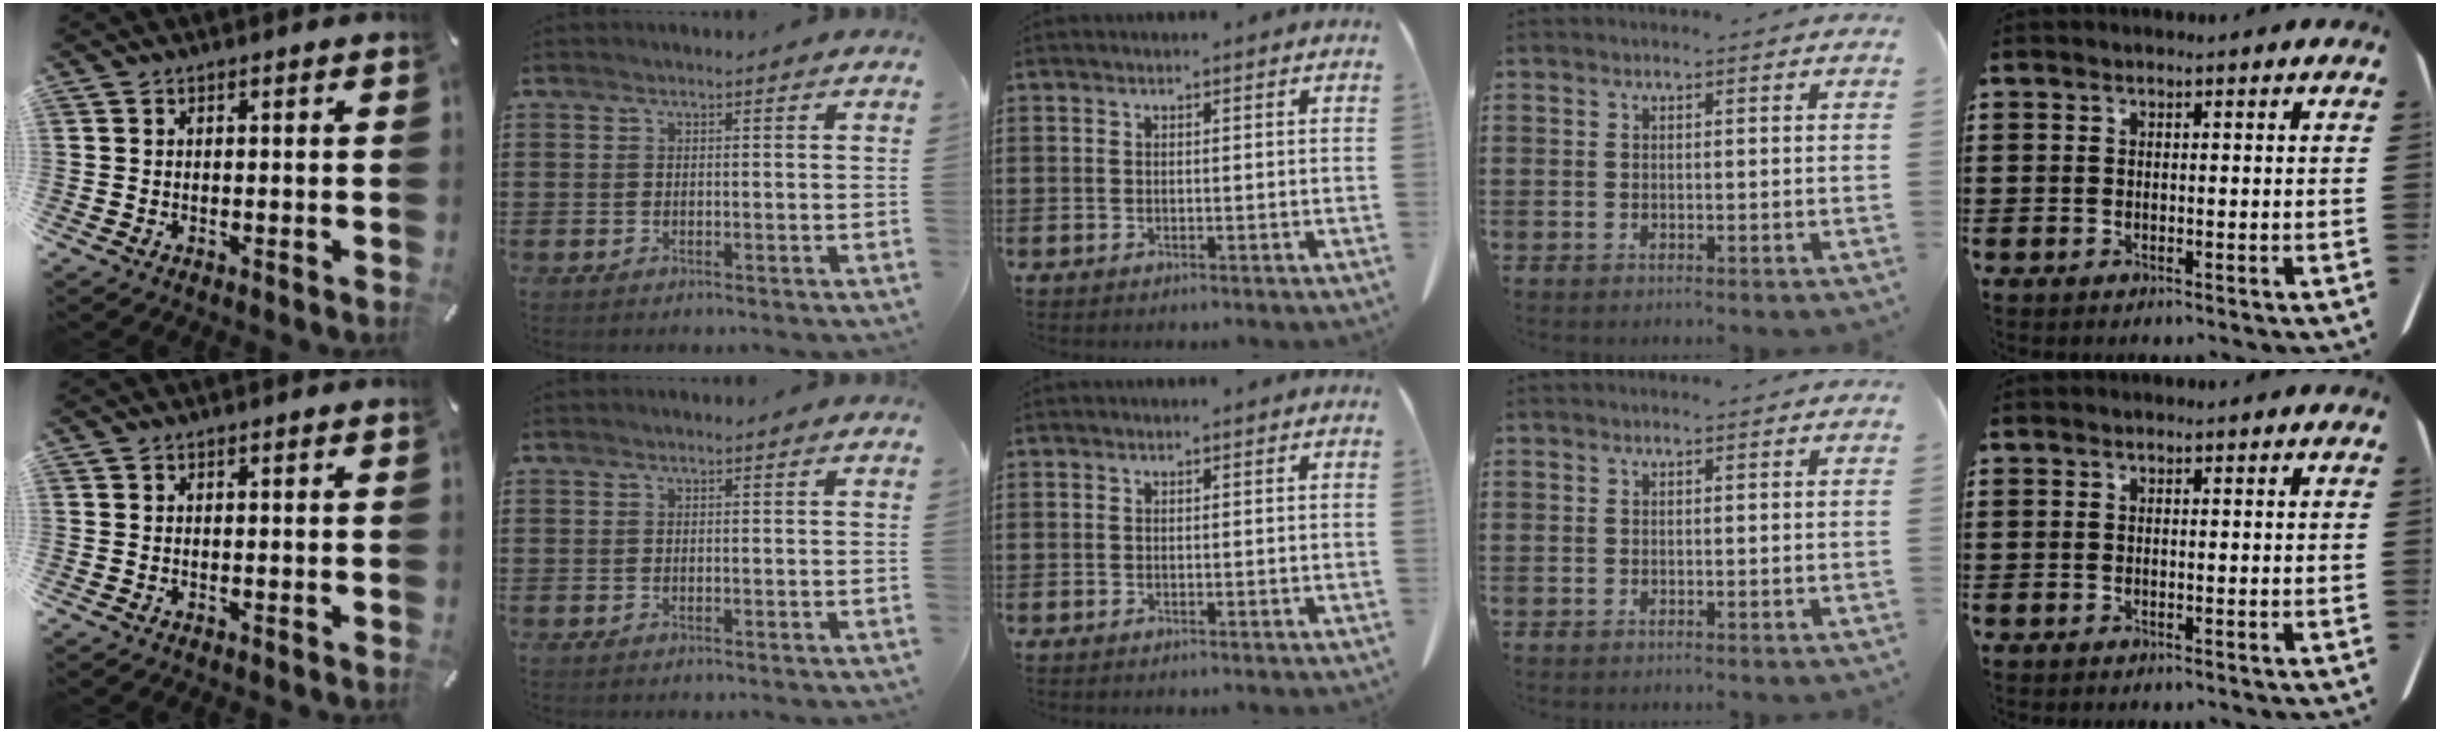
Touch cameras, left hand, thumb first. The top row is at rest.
{}